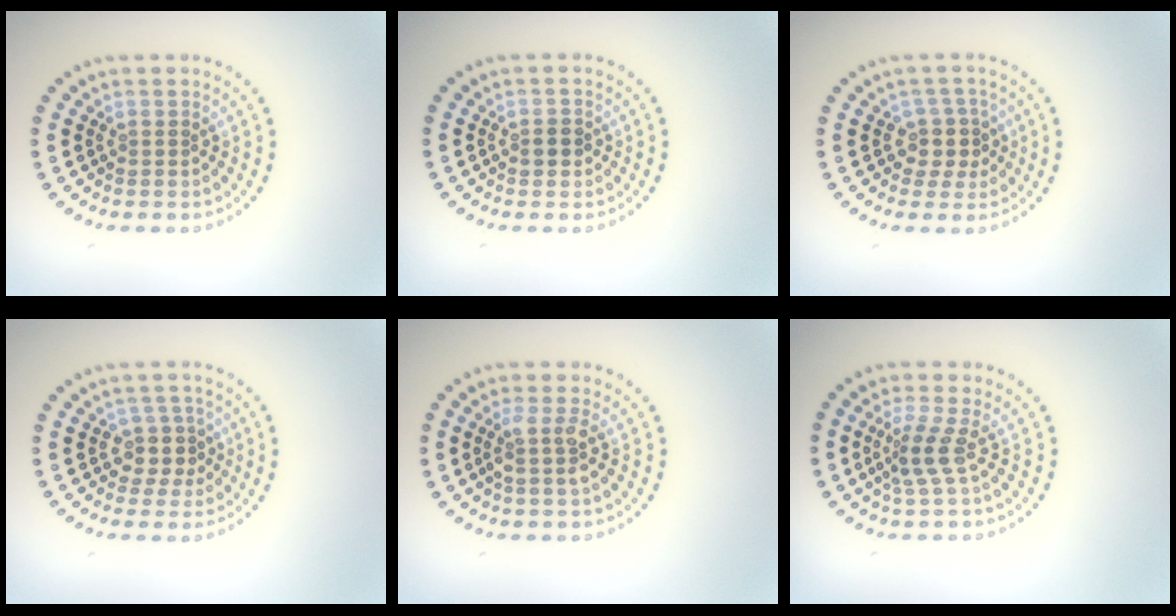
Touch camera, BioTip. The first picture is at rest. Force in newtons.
{"total": 1.3, "press": 1.3, "slide": 0.3}
{"total": 2.6, "press": 2.1, "slide": 1.5}
{"total": 2.6, "press": 2.1, "slide": 1.5}
{"total": 2.1, "press": 1.6, "slide": 1.3}
{"total": 2.4, "press": 1.8, "slide": 1.5}